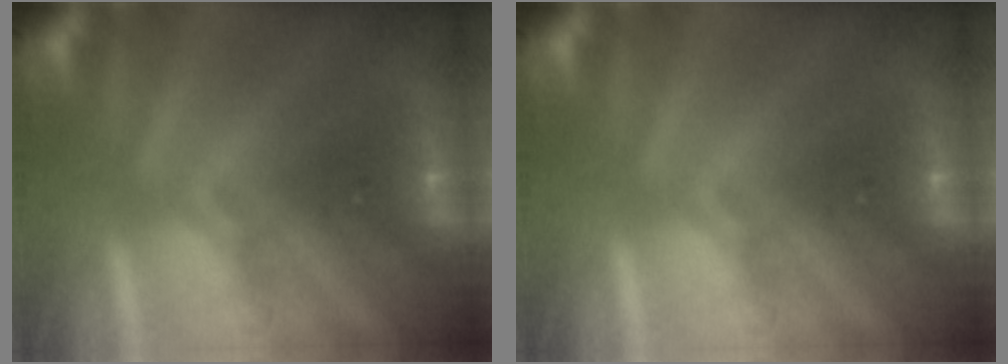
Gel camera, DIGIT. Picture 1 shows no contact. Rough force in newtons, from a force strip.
{"total": 0.0}